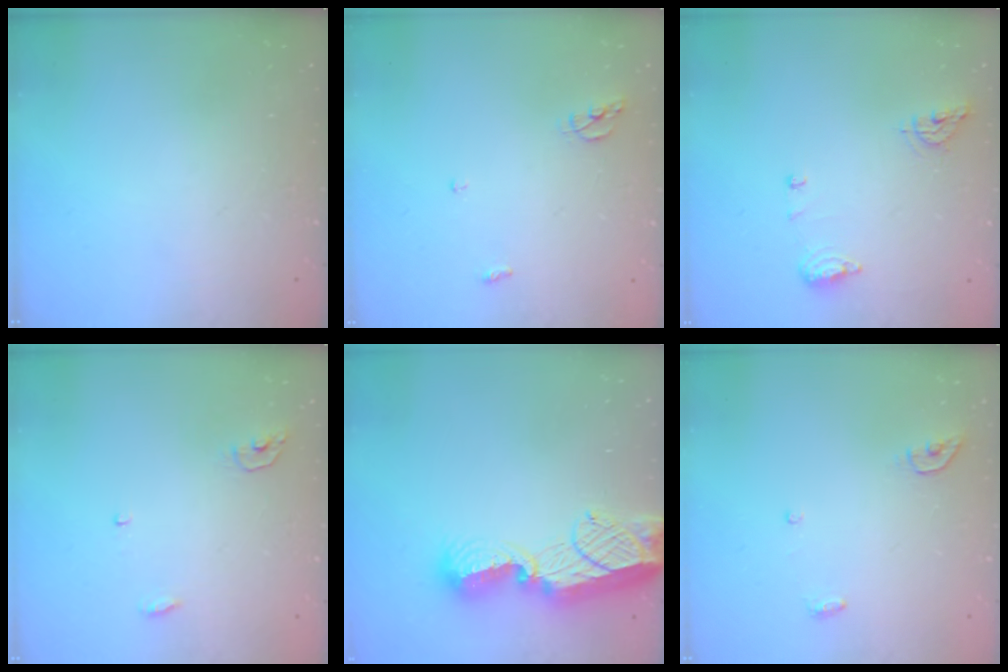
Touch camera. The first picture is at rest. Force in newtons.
{"total": 5.5, "press": 5.5, "slide": 0.2}
{"total": 7.9, "press": 7.8, "slide": 1.5}
{"total": 3.8, "press": 3.8, "slide": 0.5}
{"total": 14.7, "press": 14.7, "slide": 1.1}
{"total": 3.9, "press": 3.8, "slide": 0.3}